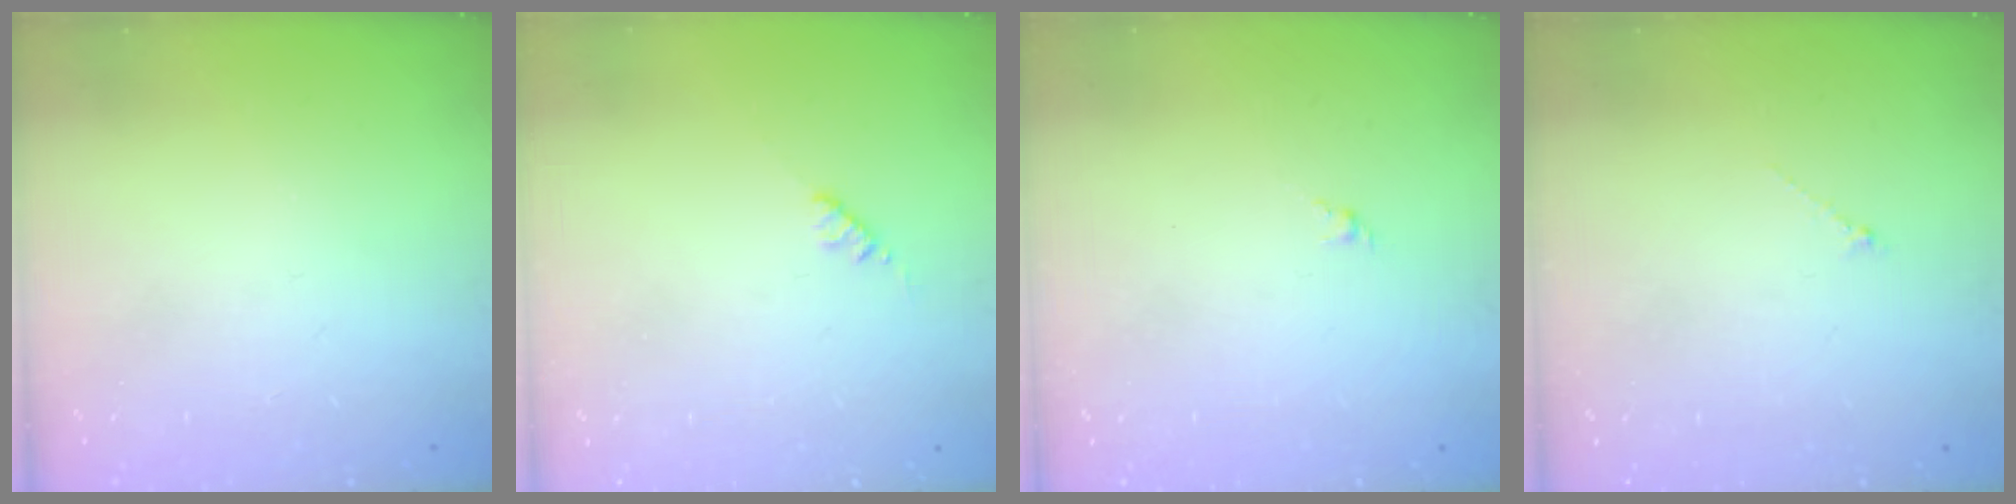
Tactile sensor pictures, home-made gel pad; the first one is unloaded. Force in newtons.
{"total": 2.8, "press": 2.8, "slide": 0.4}
{"total": 1.6, "press": 1.5, "slide": 0.6}
{"total": 0.6, "press": 0.5, "slide": 0.3}